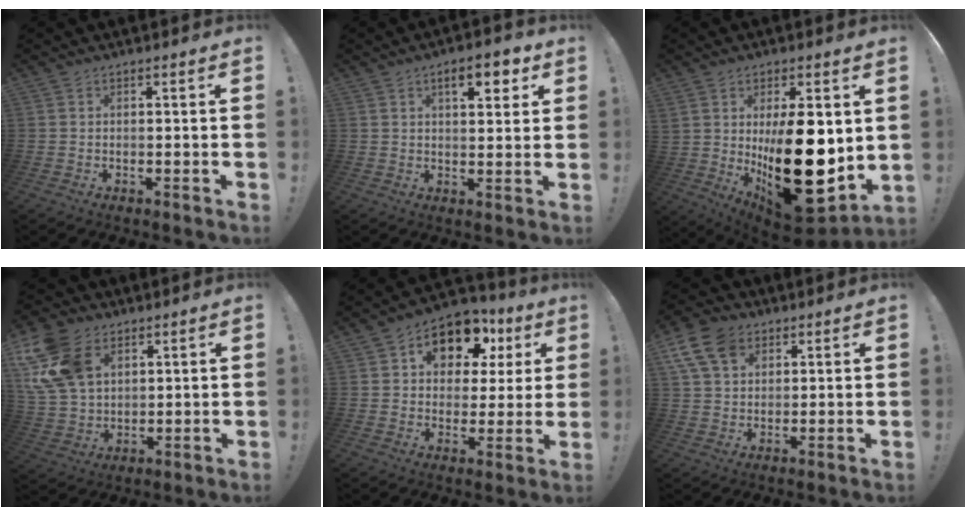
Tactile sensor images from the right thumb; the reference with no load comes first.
{"total": 8.0, "force": [3.9, 3.3, 6.1], "torque": [-0.070, -0.010, 0.058]}
{"total": 23.5, "force": [1.2, 12.0, 20.1], "torque": [-0.316, -0.041, 0.042]}
{"total": 17.6, "force": [7.1, 12.5, 10.1], "torque": [-0.208, -0.023, 0.139]}
{"total": 12.5, "force": [6.3, 8.6, 6.6], "torque": [-0.098, -0.037, 0.114]}
{"total": 11.9, "force": [5.8, 8.3, 6.2], "torque": [-0.109, -0.019, 0.115]}